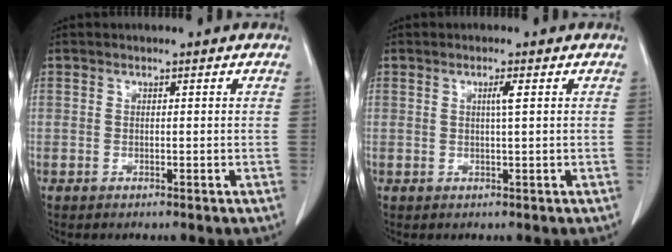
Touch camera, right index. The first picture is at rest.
{"total": 1.6, "force": [0.4, -0.2, 1.5], "torque": [-0.027, 0.001, 0.007]}